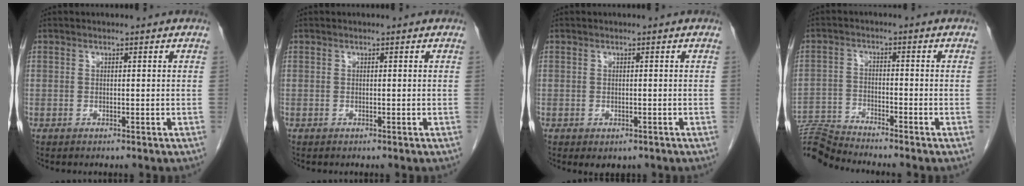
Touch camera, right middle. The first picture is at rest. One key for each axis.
{"total": 0.0}
{"total": 1.6, "fx": -0.9, "fy": 1.0, "fz": 0.9, "tx": -0.008, "ty": -0.001, "tz": -0.003}
{"total": 7.5, "fx": -7.3, "fy": -1.5, "fz": 0.4, "tx": -0.014, "ty": 0.001, "tz": -0.139}